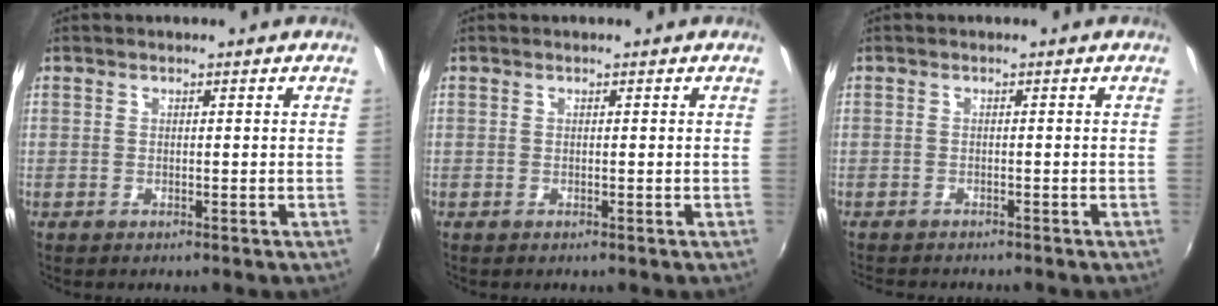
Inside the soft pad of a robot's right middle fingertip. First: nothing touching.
{"total": 0.0}
{"total": 3.1, "force": [-2.9, 0.6, 0.9], "torque": [-0.026, -0.016, -0.049]}